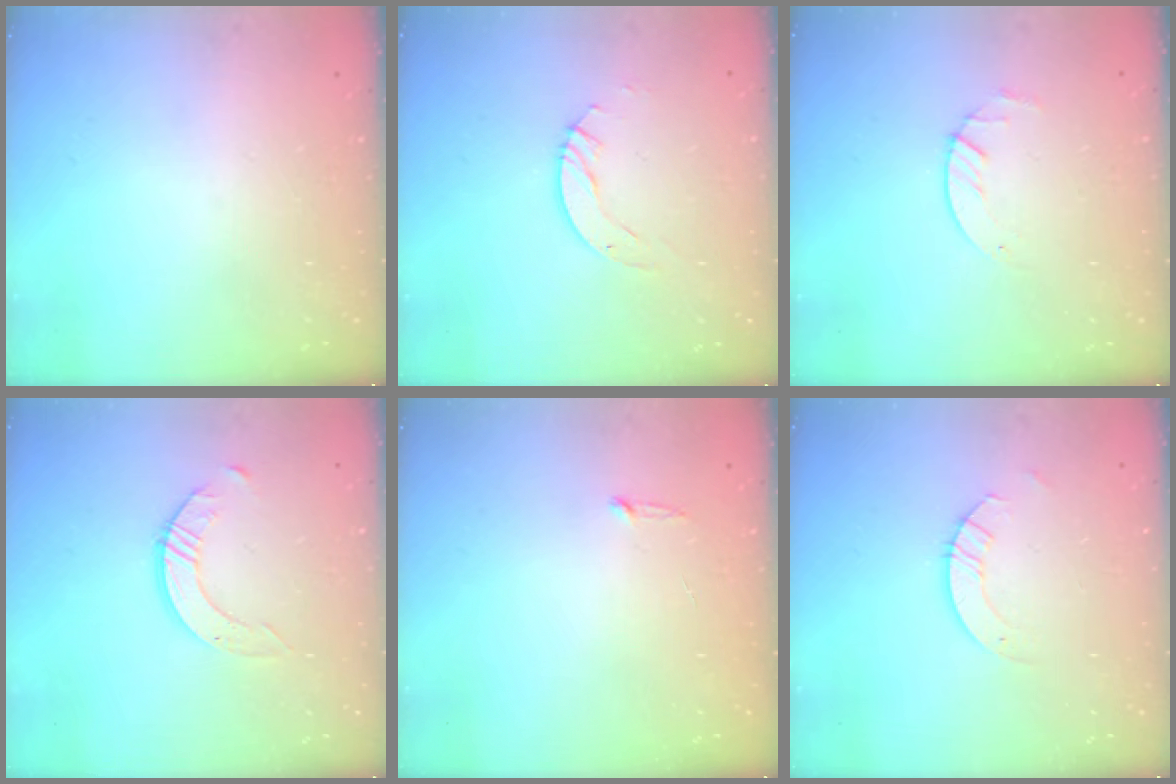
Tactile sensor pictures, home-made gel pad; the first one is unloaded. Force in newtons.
{"total": 4.0, "press": 4.0, "slide": 0.3}
{"total": 1.8, "press": 1.8, "slide": 0.2}
{"total": 2.5, "press": 2.5, "slide": 0.3}
{"total": 2.5, "press": 2.5, "slide": 0.2}
{"total": 2.6, "press": 2.6, "slide": 0.2}